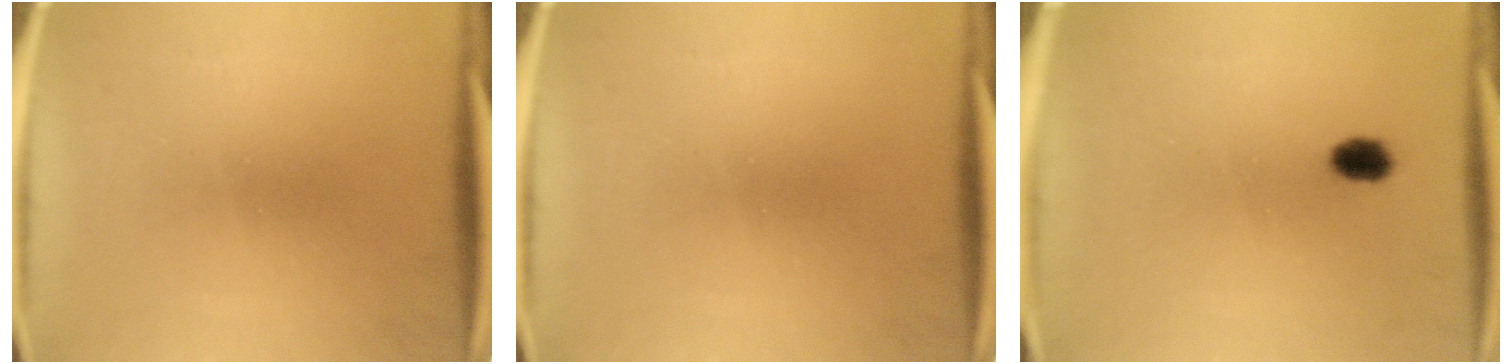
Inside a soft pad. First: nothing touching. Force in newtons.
{"total": 0.0}
{"total": 2.8}